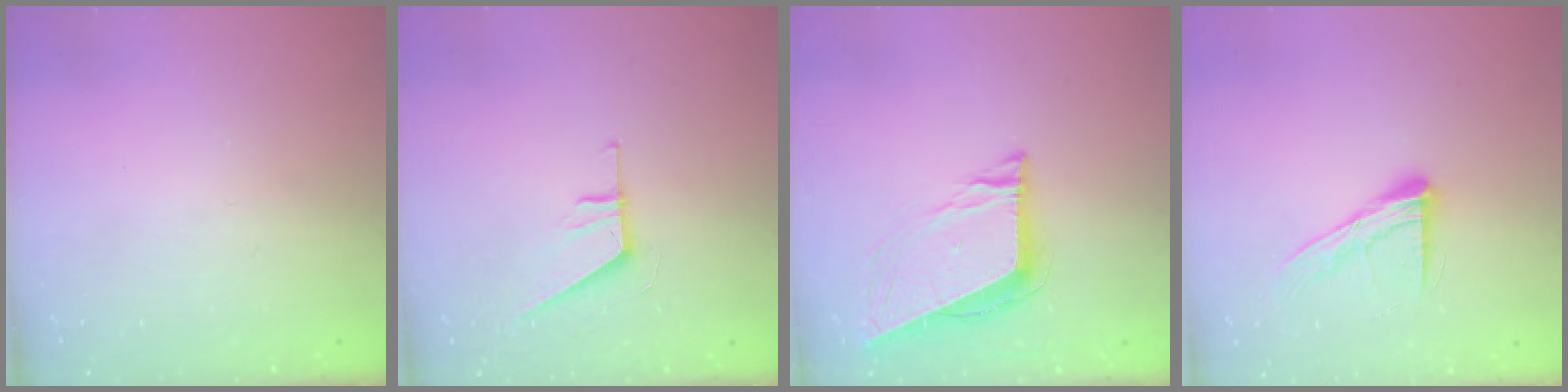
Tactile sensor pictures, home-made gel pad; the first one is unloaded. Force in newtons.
{"total": 5.9, "press": 5.9, "slide": 0.6}
{"total": 9.1, "press": 8.5, "slide": 3.1}
{"total": 12.4, "press": 12.3, "slide": 1.4}